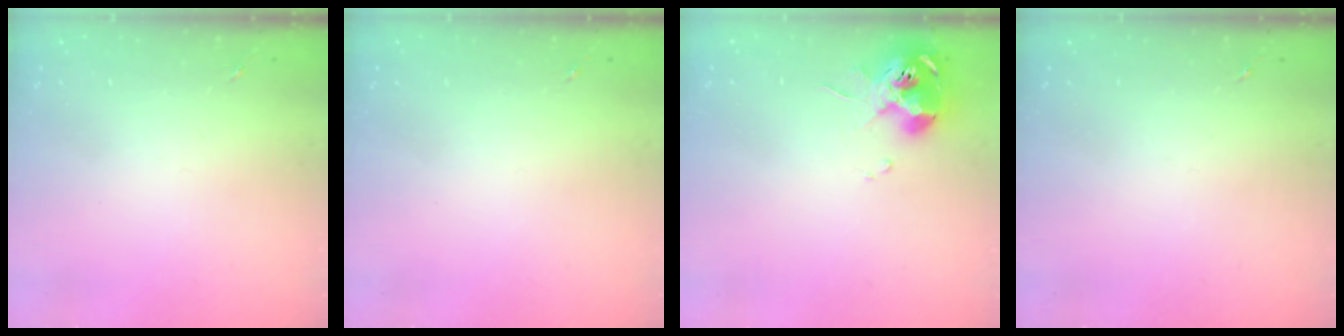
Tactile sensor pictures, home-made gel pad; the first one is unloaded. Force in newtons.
{"total": 0.0}
{"total": 10.5, "press": 10.4, "slide": 1.3}
{"total": 0.0}